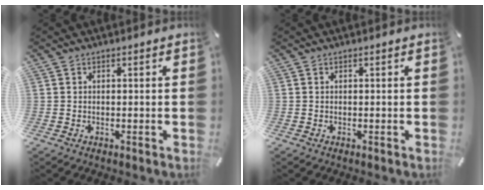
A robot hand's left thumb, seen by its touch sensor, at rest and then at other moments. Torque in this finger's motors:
{"motor_torque": [-0.09, 0.10, -0.08, 0.08, 0.00]}